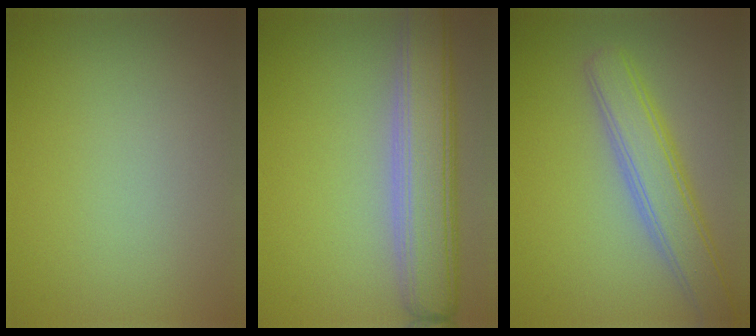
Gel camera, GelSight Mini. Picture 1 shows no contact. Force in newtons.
{"total": 6.9, "press": 6.9, "slide": 0.5}
{"total": 4.8, "press": 4.8, "slide": 0.2}